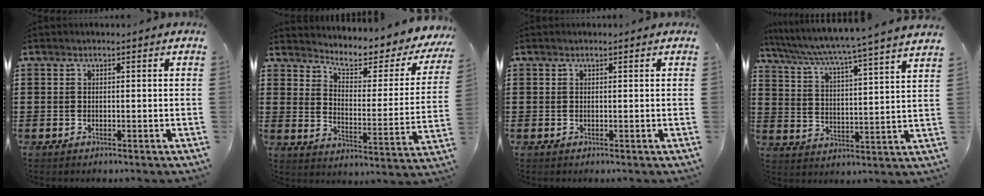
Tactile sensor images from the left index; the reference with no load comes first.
{"total": 5.1, "force": [4.2, 1.4, 2.5], "torque": [-0.057, -0.036, 0.062]}
{"total": 0.0}
{"total": 4.3, "force": [3.7, -1.3, 1.7], "torque": [-0.053, -0.042, 0.051]}